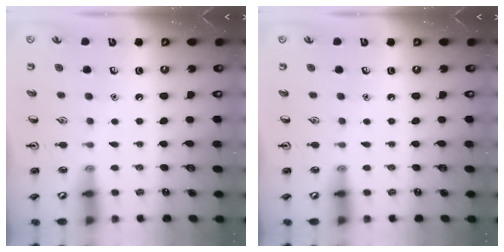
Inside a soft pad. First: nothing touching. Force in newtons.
{"total": 0.0}